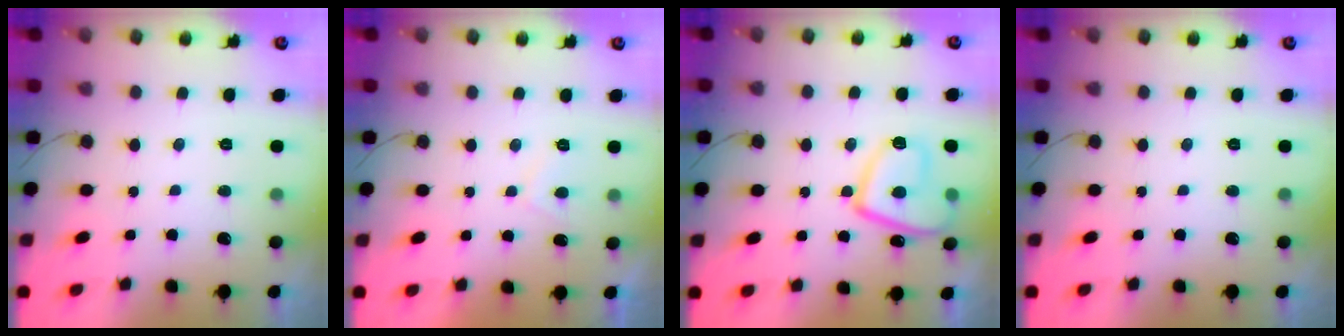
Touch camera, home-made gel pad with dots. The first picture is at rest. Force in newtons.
{"total": 2.8, "press": 2.7, "slide": 0.8}
{"total": 12.2, "press": 12.2, "slide": 1.2}
{"total": 0.0}